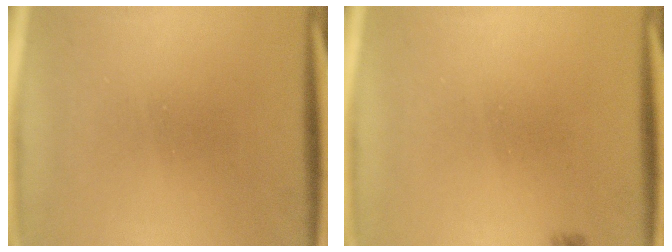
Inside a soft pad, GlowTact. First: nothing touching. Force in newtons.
{"total": 1.1}